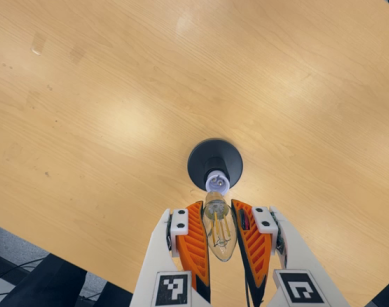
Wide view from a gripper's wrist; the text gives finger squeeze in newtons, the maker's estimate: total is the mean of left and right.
{"total": 23.1, "left": 24.4, "right": 21.7}